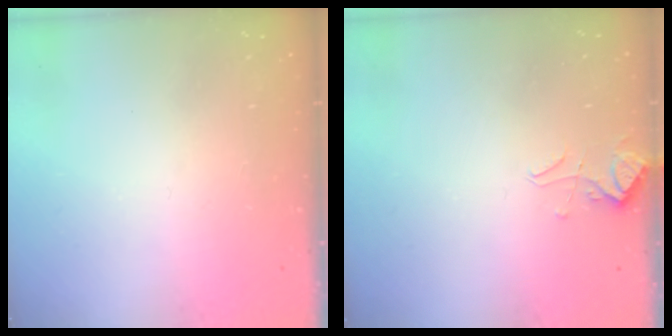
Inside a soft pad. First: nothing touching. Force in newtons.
{"total": 2.8, "press": 2.8, "slide": 0.5}